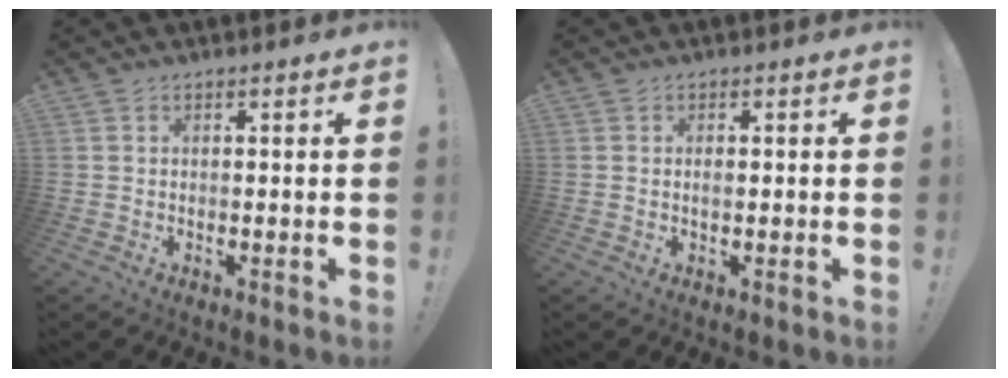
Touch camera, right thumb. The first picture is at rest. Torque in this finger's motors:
{"motor_torque": [0.11, 0.13, -0.01, 0.03, 0.04]}